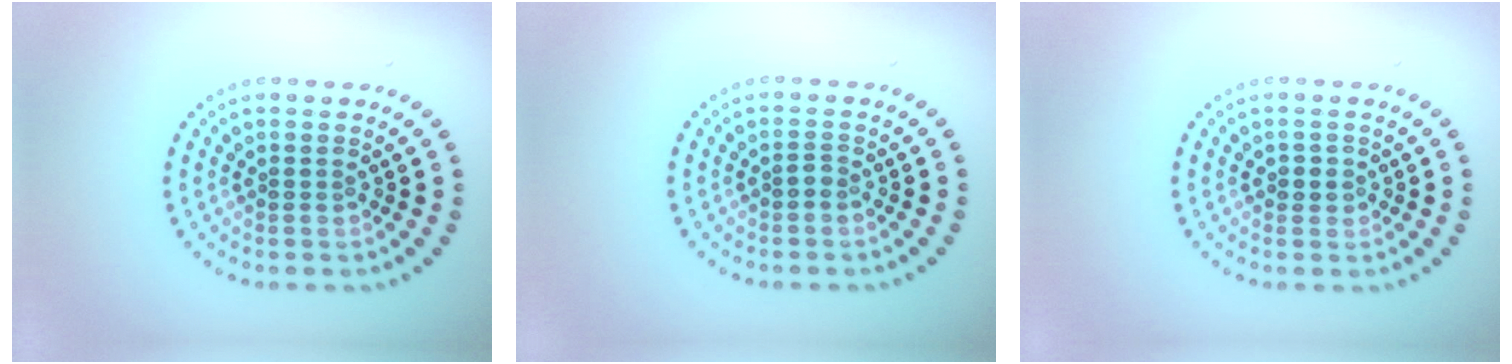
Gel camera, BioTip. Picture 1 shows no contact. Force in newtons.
{"total": 0.7, "press": 0.6, "slide": 0.3}
{"total": 1.2, "press": 1.0, "slide": 0.6}